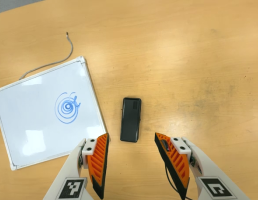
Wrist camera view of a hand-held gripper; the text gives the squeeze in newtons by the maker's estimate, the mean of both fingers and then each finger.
{"total": 0.0}